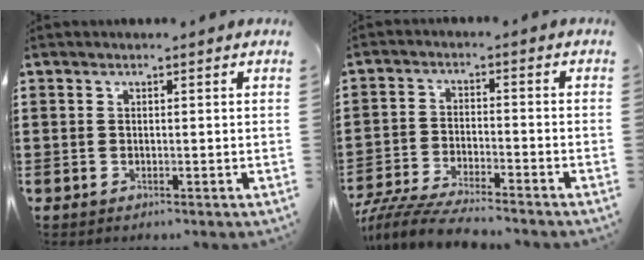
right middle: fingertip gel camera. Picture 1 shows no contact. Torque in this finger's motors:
{"motor_torque": [0.91, 0.02, 0.64, 0.19]}